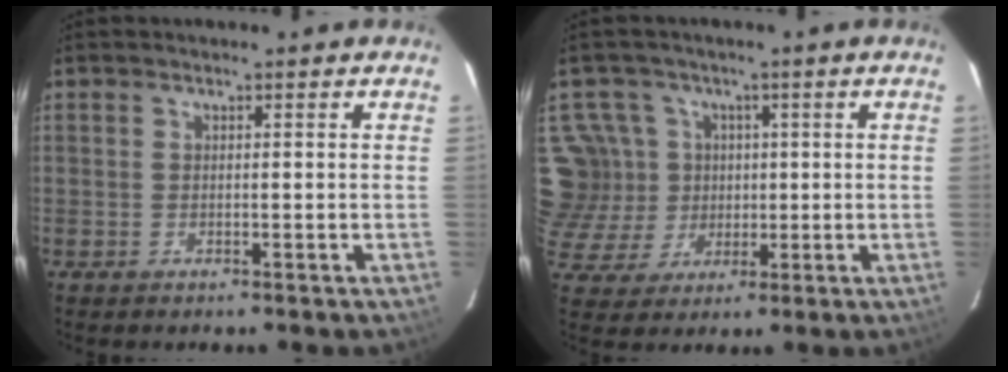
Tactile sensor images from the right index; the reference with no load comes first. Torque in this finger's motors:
{"motor_torque": [-0.03, 0.10, -0.11, -0.15]}